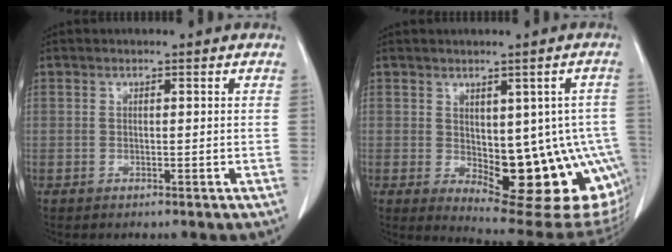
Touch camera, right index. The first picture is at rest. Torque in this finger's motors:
{"motor_torque": [1.25, -0.66, 0.29, 0.09]}